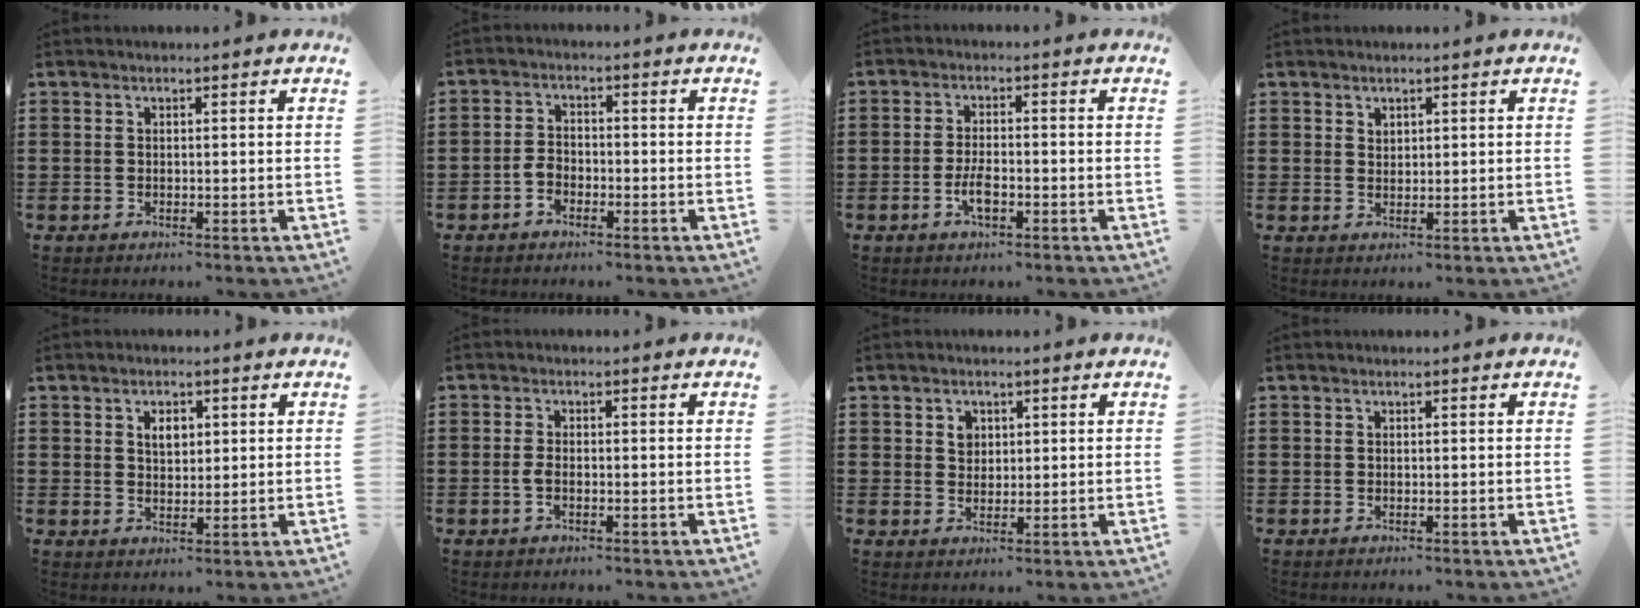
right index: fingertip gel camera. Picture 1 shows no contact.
{"total": 2.8, "force": [-1.6, 1.8, 1.6], "torque": [-0.039, 0.003, -0.034]}
{"total": 3.6, "force": [-1.4, 1.2, 3.0], "torque": [-0.073, -0.004, -0.031]}
{"total": 1.4, "force": [1.1, 0.7, 0.1], "torque": [-0.004, 0.002, 0.022]}
{"total": 2.9, "force": [1.1, 1.8, 1.9], "torque": [-0.036, 0.006, 0.017]}
{"total": 1.9, "force": [-0.6, 0.7, 1.6], "torque": [-0.045, -0.005, -0.016]}
{"total": 2.3, "force": [1.0, 1.9, 0.9], "torque": [-0.017, 0.006, 0.015]}
{"total": 0.0}